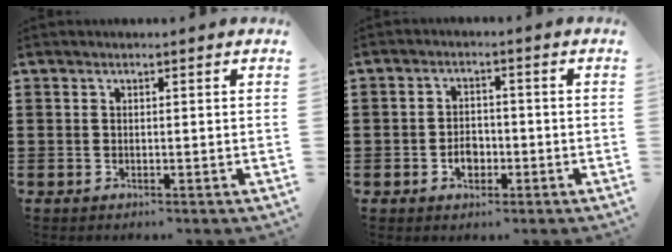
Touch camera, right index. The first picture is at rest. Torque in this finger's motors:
{"motor_torque": [2.14, 0.00, -0.02, -0.21]}